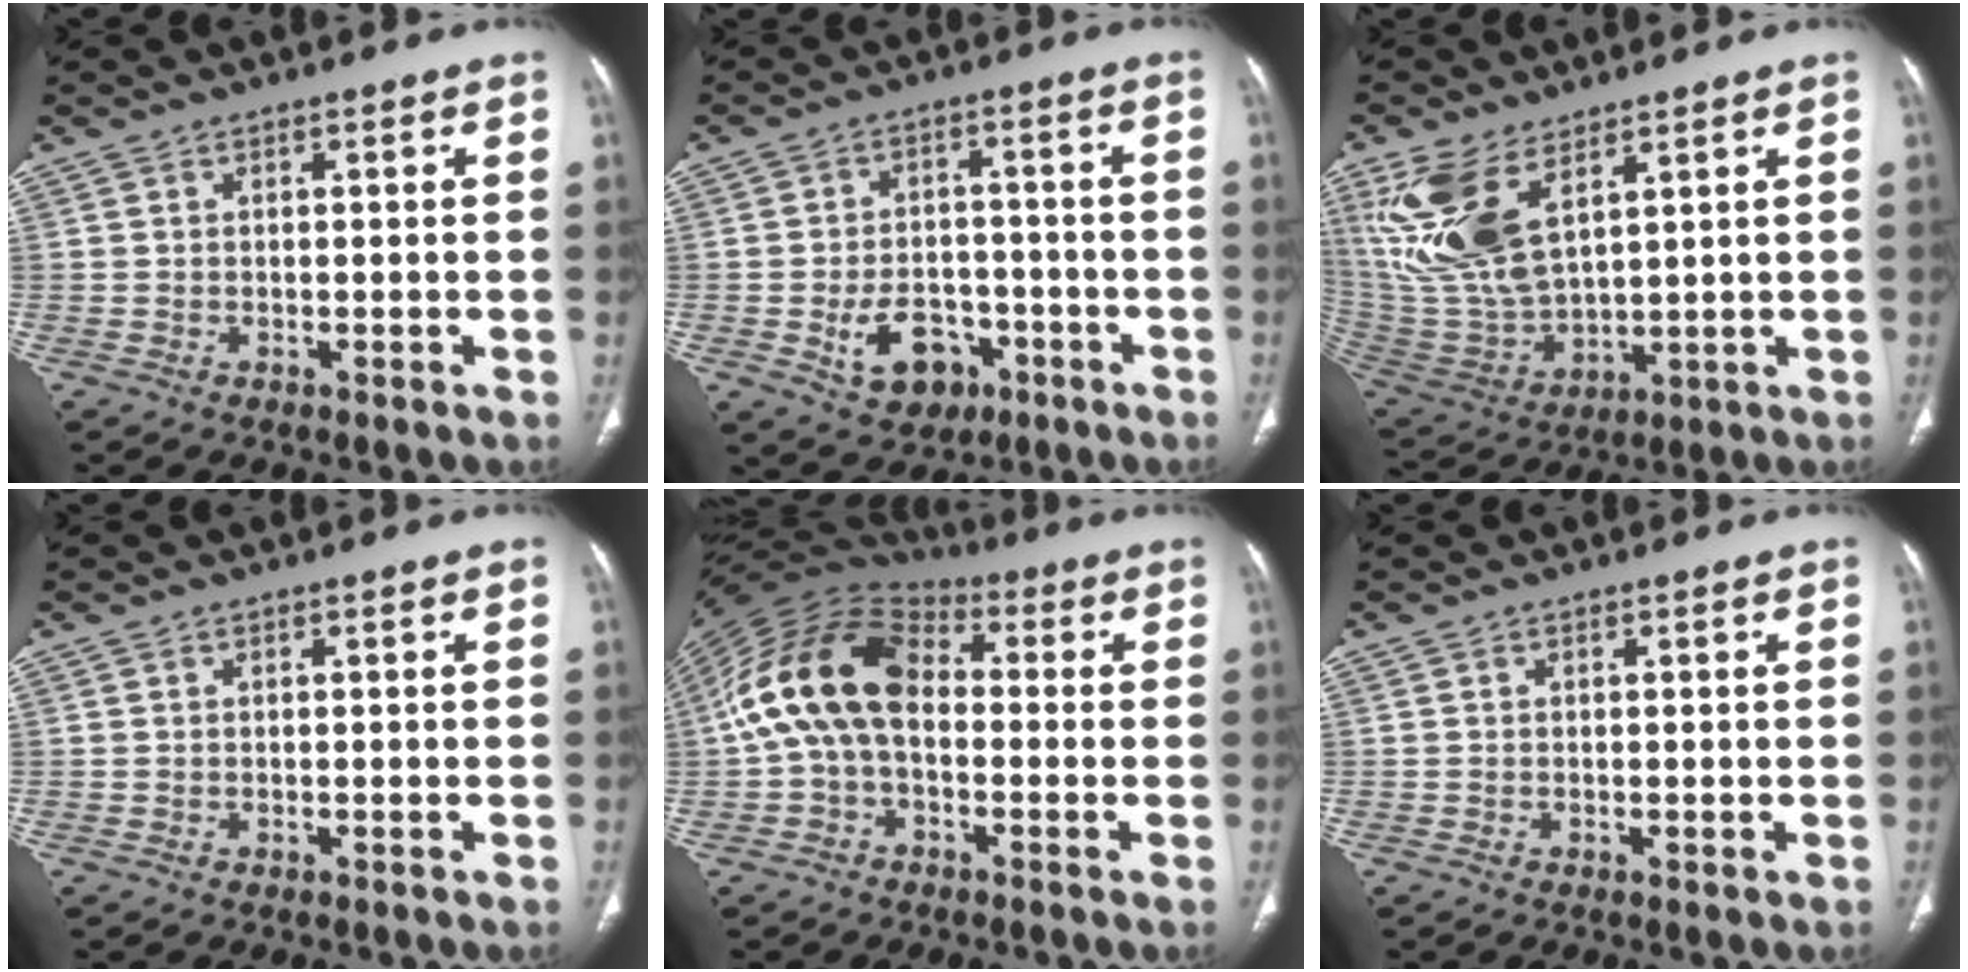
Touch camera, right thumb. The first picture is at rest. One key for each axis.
{"total": 9.5, "fx": -3.7, "fy": 6.9, "fz": 5.3, "tx": -0.061, "ty": 0.027, "tz": -0.048}
{"total": 15.1, "fx": 7.4, "fy": 7.0, "fz": 11.1, "tx": -0.234, "ty": -0.027, "tz": 0.168}
{"total": 0.0}
{"total": 15.7, "fx": -0.1, "fy": 10.0, "fz": 12.0, "tx": -0.224, "ty": 0.040, "tz": -0.014}
{"total": 0.0}